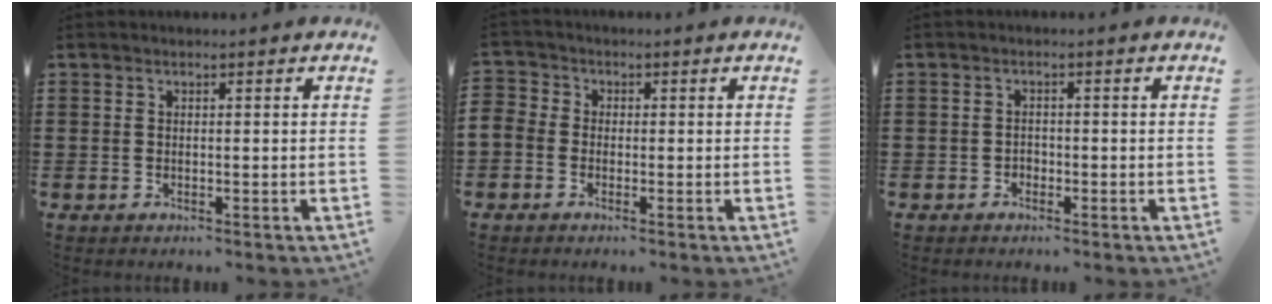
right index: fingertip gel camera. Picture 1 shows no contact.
{"total": 2.0, "force": [-1.0, 1.6, 0.5], "torque": [-0.023, 0.002, -0.026]}
{"total": 1.1, "force": [-0.9, 0.7, 0.2], "torque": [-0.008, 0.000, -0.020]}